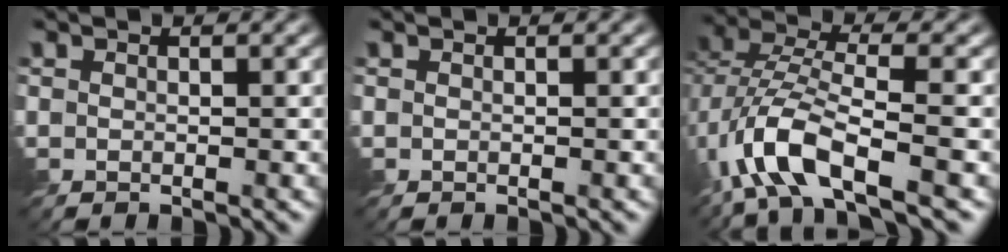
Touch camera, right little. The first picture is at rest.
{"total": 0.0}
{"total": 7.3, "force": [-3.5, 2.6, 5.9], "torque": [-0.125, 0.003, -0.077]}